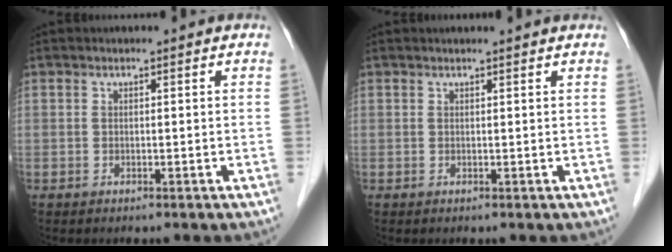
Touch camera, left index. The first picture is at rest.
{"total": 2.1, "force": [2.0, -0.3, 0.6], "torque": [-0.011, 0.010, 0.023]}